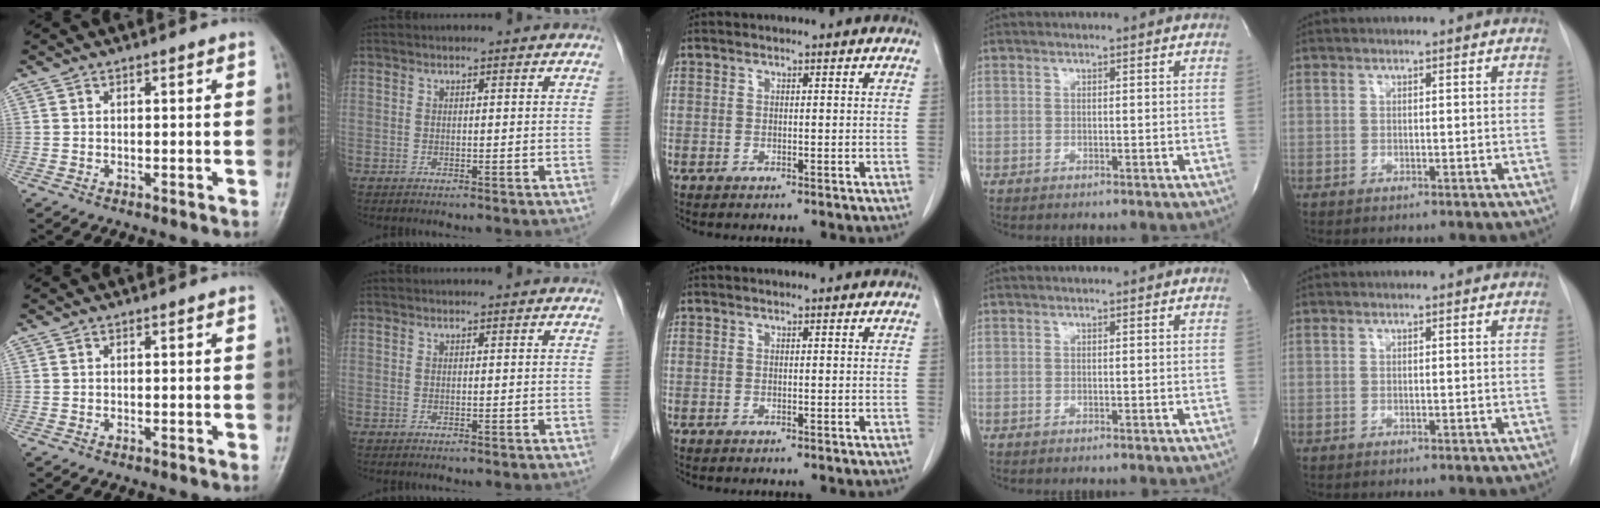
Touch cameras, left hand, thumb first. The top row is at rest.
{}